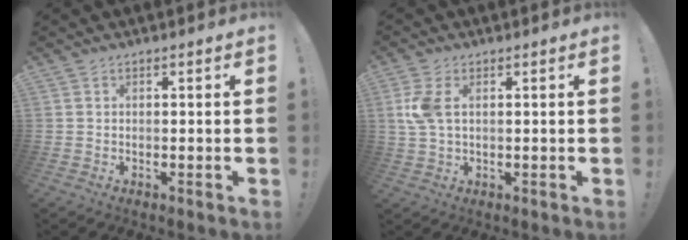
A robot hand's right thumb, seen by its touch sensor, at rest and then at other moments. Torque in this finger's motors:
{"motor_torque": [-0.35, 0.39, 0.34, -0.43, 0.01]}